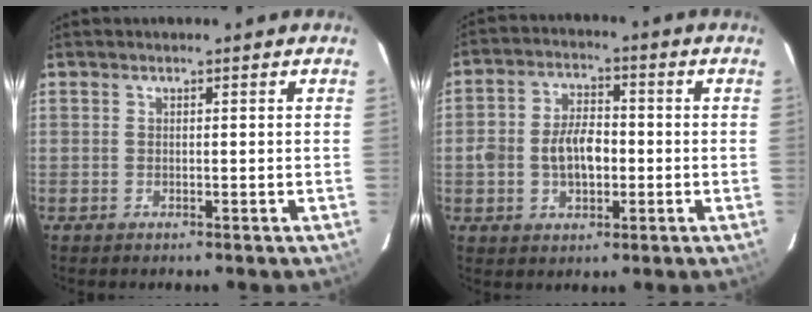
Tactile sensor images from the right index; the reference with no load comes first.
{"total": 8.2, "force": [-1.2, 5.2, 6.3], "torque": [-0.125, 0.016, -0.017]}